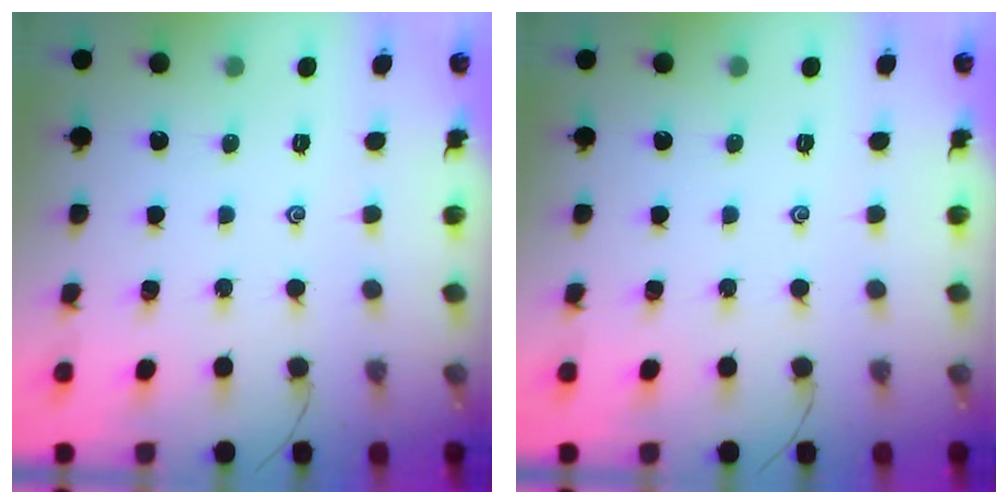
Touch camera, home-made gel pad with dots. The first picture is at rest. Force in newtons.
{"total": 0.0}